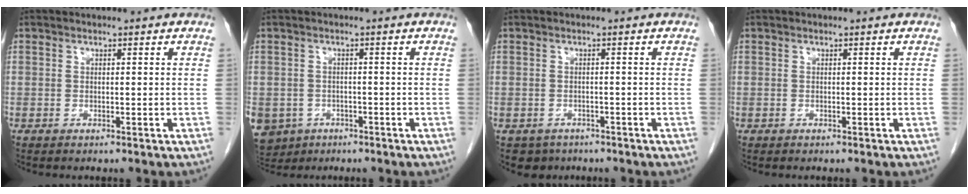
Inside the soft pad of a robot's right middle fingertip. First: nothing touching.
{"total": 9.1, "force": [-4.8, 7.3, 2.4], "torque": [-0.076, -0.002, -0.067]}
{"total": 3.2, "force": [-2.2, 2.3, 0.2], "torque": [-0.004, 0.004, -0.032]}
{"total": 0.0}